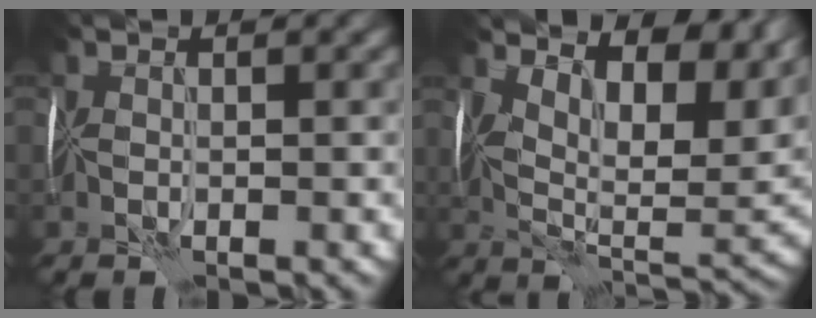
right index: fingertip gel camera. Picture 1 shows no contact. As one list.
[{"total": 12.7, "force": [7.3, 5.1, 9.1], "torque": [-0.149, 0.001, 0.132]}]